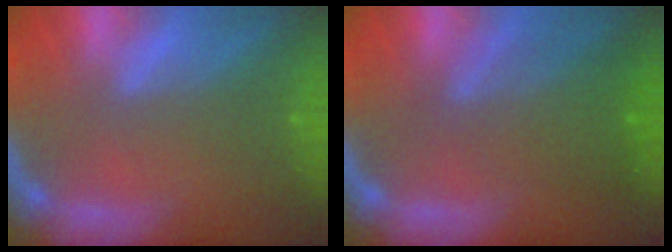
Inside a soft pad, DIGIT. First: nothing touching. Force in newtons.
{"total": 5.5}